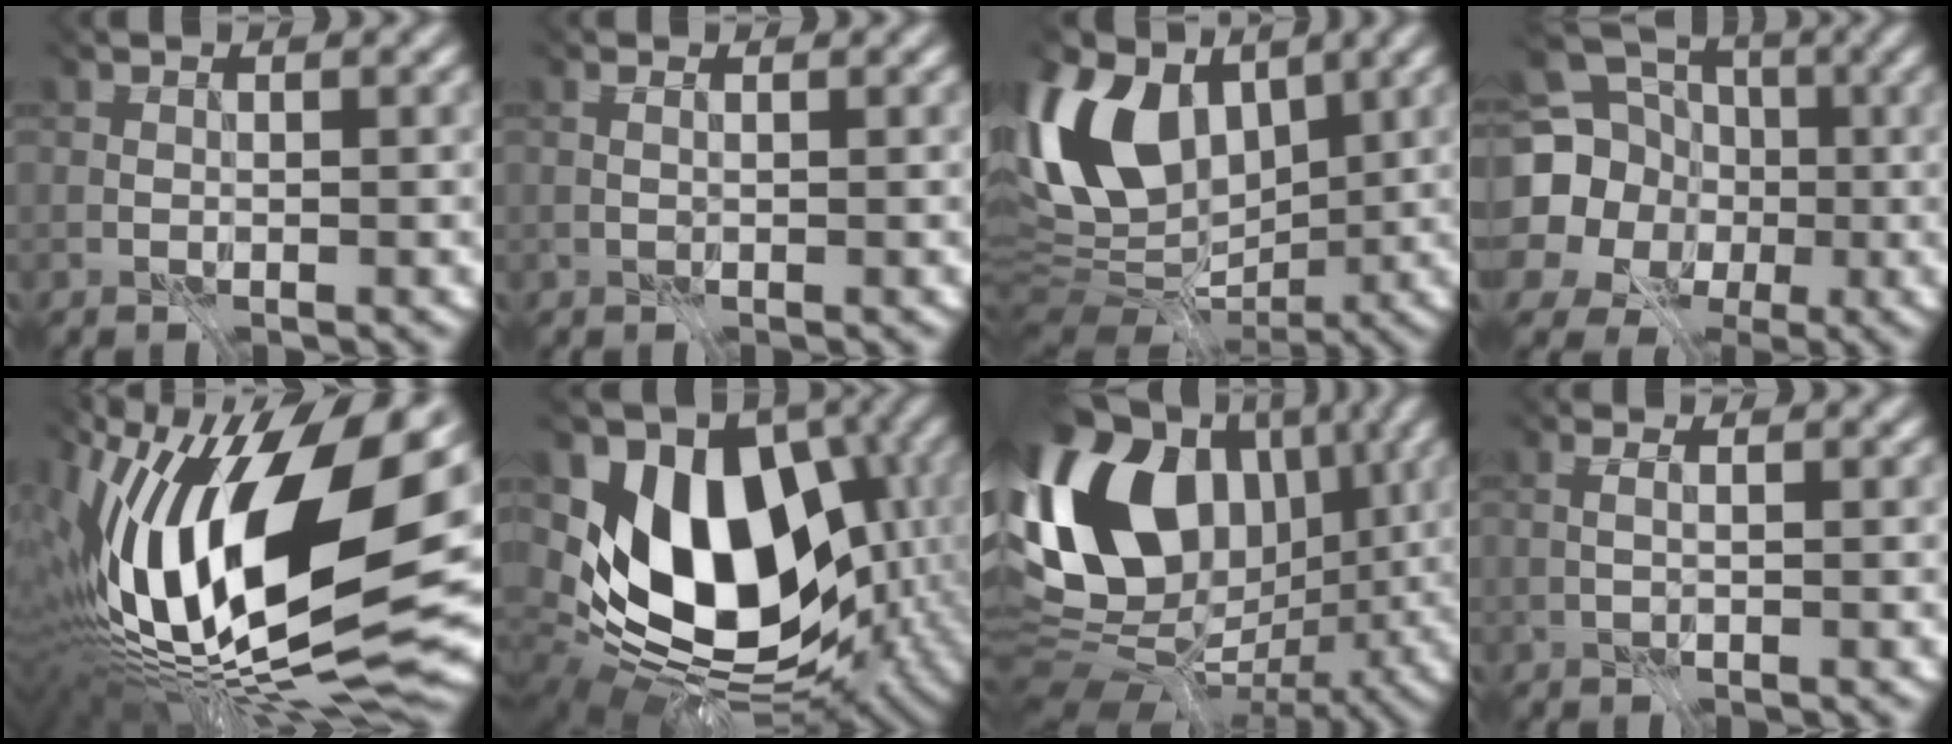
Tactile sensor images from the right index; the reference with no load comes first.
{"total": 2.1, "force": [1.0, 1.2, 1.5], "torque": [-0.014, 0.019, -0.002]}
{"total": 10.6, "force": [1.2, 7.0, 7.9], "torque": [-0.171, 0.010, 0.033]}
{"total": 14.2, "force": [-0.6, 13.5, 4.2], "torque": [-0.151, 0.001, -0.032]}
{"total": 18.5, "force": [-0.9, 7.0, 17.1], "torque": [-0.324, -0.026, -0.009]}
{"total": 12.5, "force": [-2.2, 8.0, 9.4], "torque": [-0.134, -0.016, -0.032]}
{"total": 16.2, "force": [1.1, 11.2, 11.7], "torque": [-0.224, 0.017, 0.038]}
{"total": 2.3, "force": [0.6, 1.1, 1.9], "torque": [-0.008, 0.022, -0.016]}